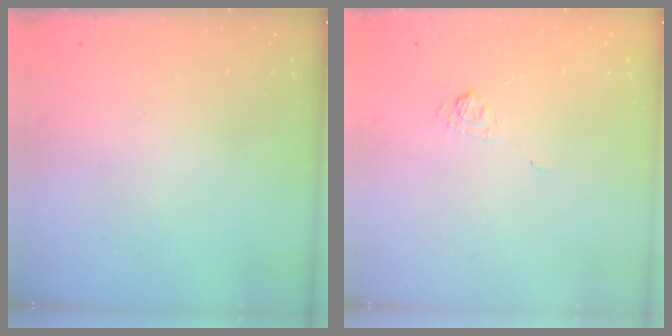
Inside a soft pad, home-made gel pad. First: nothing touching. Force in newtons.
{"total": 3.4, "press": 3.1, "slide": 1.5}